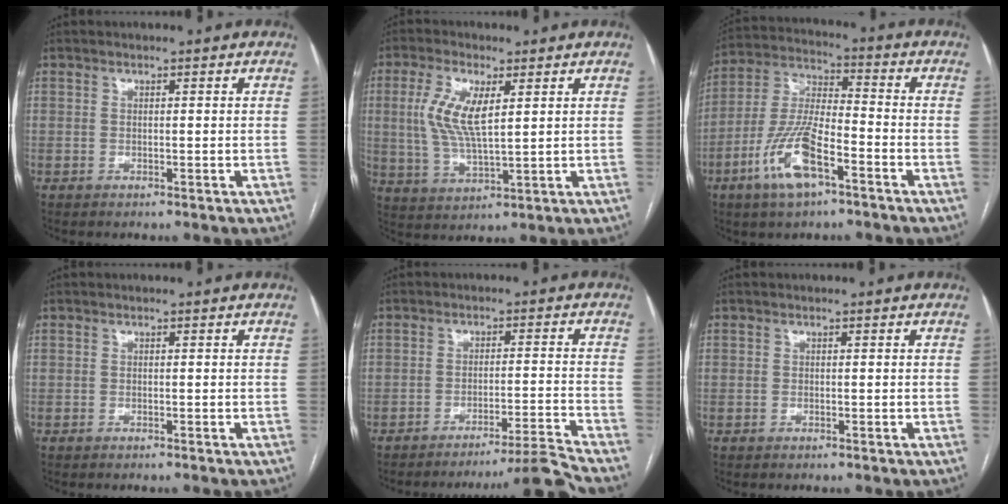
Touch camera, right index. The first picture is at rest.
{"total": 8.7, "force": [2.3, 2.6, 8.0], "torque": [-0.176, 0.002, 0.049]}
{"total": 12.5, "force": [-6.1, 3.5, 10.4], "torque": [-0.223, -0.005, -0.112]}
{"total": 0.0}
{"total": 9.5, "force": [-8.5, -4.1, 1.2], "torque": [0.000, 0.000, -0.131]}
{"total": 0.0}